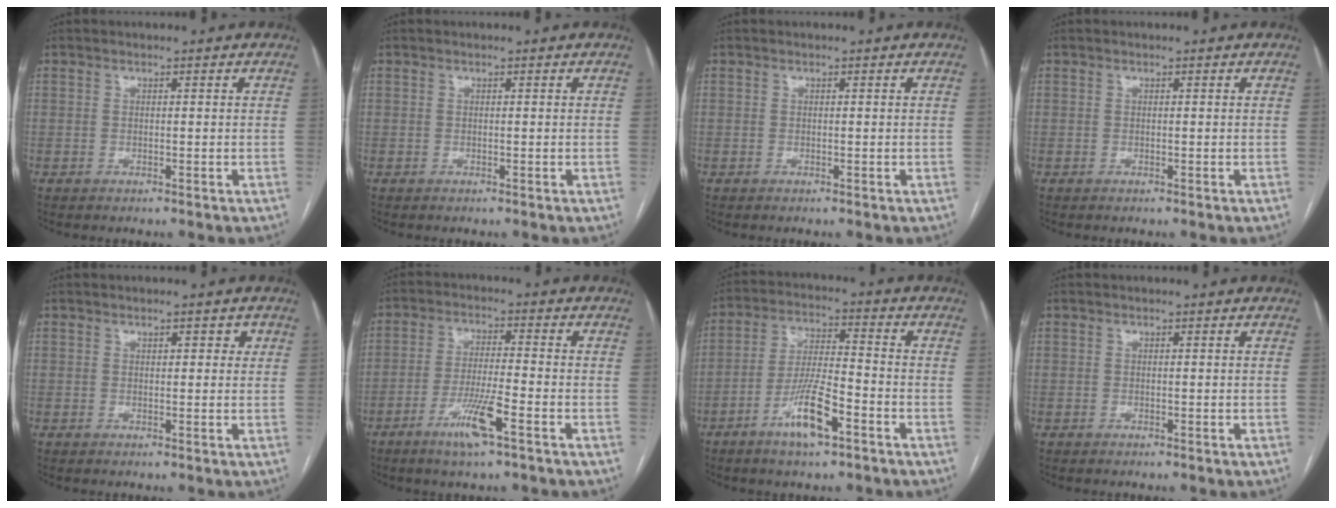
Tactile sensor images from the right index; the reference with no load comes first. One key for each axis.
{"total": 0.0}
{"total": 0.0}
{"total": 0.0}
{"total": 2.1, "fx": 1.0, "fy": 1.0, "fz": 1.5, "tx": -0.015, "ty": 0.003, "tz": 0.013}
{"total": 7.5, "fx": -4.0, "fy": 0.2, "fz": 6.4, "tx": -0.124, "ty": -0.011, "tz": -0.075}
{"total": 9.2, "fx": -4.8, "fy": 1.5, "fz": 7.7, "tx": -0.153, "ty": -0.004, "tz": -0.087}
{"total": 0.0}